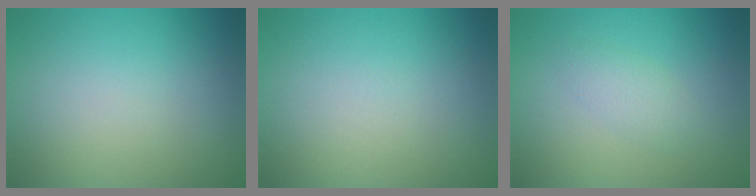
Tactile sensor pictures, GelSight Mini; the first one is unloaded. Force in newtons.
{"total": 0.0}
{"total": 1.7, "press": 1.7, "slide": 0.1}